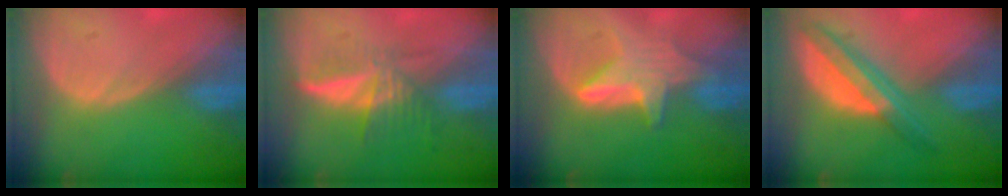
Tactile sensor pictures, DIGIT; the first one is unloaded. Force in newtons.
{"total": 5.9, "press": 5.4, "slide": 2.4}
{"total": 6.5, "press": 6.4, "slide": 0.8}
{"total": 7.7, "press": 6.5, "slide": 4.1}